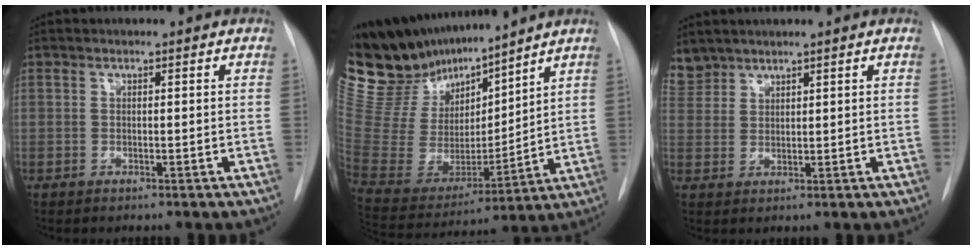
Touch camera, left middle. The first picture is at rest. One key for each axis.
{"total": 22.4, "fx": 19.5, "fy": 5.1, "fz": 10.0, "tx": -0.189, "ty": -0.002, "tz": 0.364}
{"total": 3.4, "fx": 3.3, "fy": 1.1, "fz": -0.3, "tx": 0.004, "ty": 0.013, "tz": 0.072}